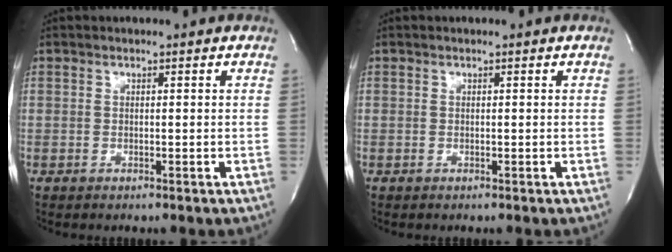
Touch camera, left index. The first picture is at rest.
{"total": 0.0}